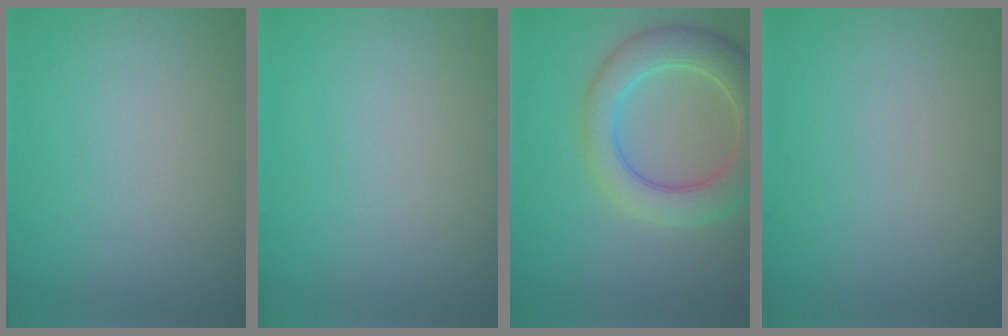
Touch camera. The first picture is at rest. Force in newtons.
{"total": 0.0}
{"total": 6.5, "press": 6.5, "slide": 0.7}
{"total": 0.0}